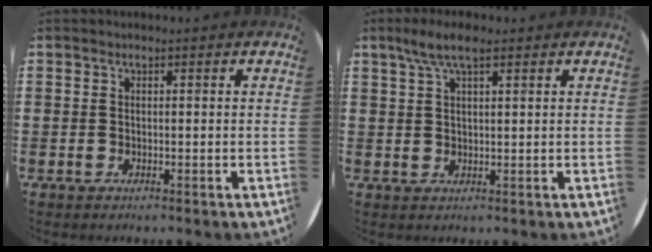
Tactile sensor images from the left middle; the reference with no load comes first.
{"total": 4.8, "force": [3.0, 1.3, 3.4], "torque": [-0.074, 0.008, 0.053]}